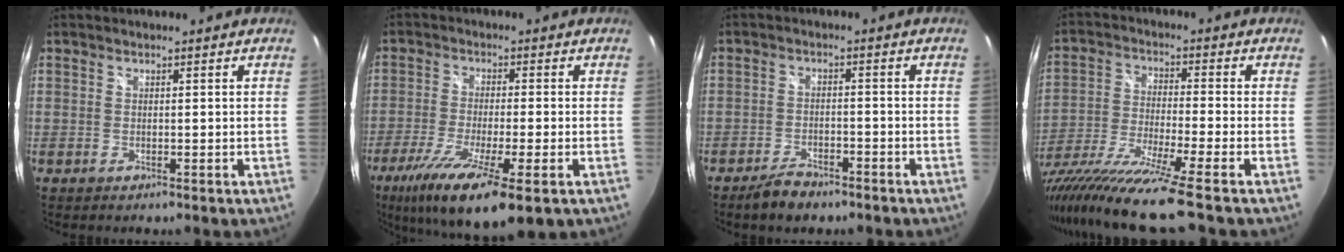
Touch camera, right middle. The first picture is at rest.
{"total": 14.7, "force": [-7.9, 2.7, 12.1], "torque": [-0.236, -0.051, -0.136]}
{"total": 5.2, "force": [-4.2, 2.0, 2.4], "torque": [-0.060, -0.001, -0.069]}
{"total": 17.9, "force": [-14.8, -1.8, 9.9], "torque": [-0.194, -0.066, -0.263]}